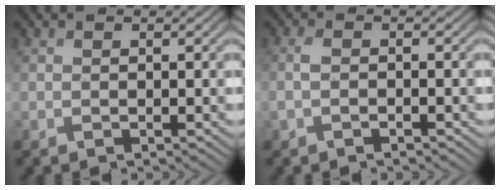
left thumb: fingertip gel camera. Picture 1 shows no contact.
{"total": 1.6, "force": [-0.7, 0.6, 1.3], "torque": [-0.031, 0.001, -0.018]}